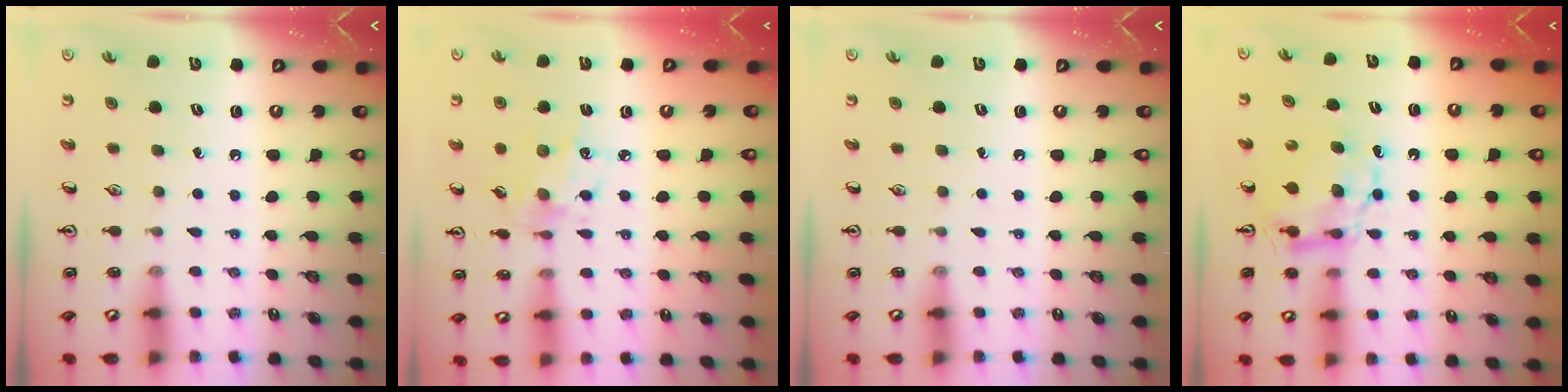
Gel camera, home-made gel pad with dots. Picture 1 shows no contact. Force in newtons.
{"total": 5.9, "press": 5.8, "slide": 1.2}
{"total": 0.0}
{"total": 6.8, "press": 6.8, "slide": 0.2}